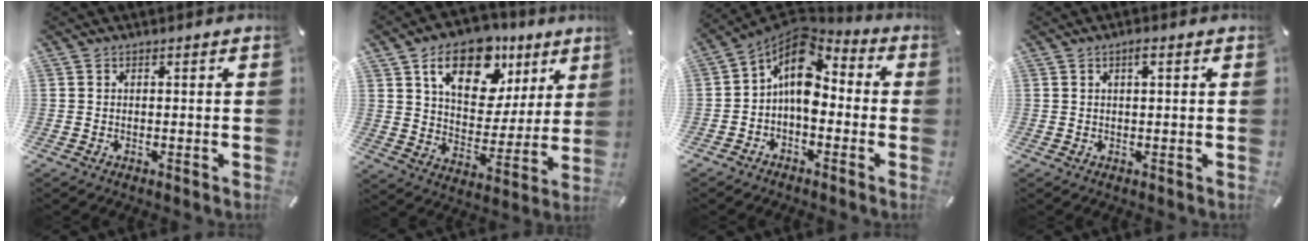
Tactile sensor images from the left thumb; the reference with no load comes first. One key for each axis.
{"total": 17.5, "fx": 10.5, "fy": 10.6, "fz": 9.1, "tx": -0.147, "ty": -0.049, "tz": 0.184}
{"total": 10.6, "fx": 0.4, "fy": 7.1, "fz": 7.9, "tx": -0.148, "ty": -0.013, "tz": 0.001}
{"total": 1.7, "fx": 0.6, "fy": 0.3, "fz": 1.5, "tx": -0.033, "ty": 0.003, "tz": 0.010}